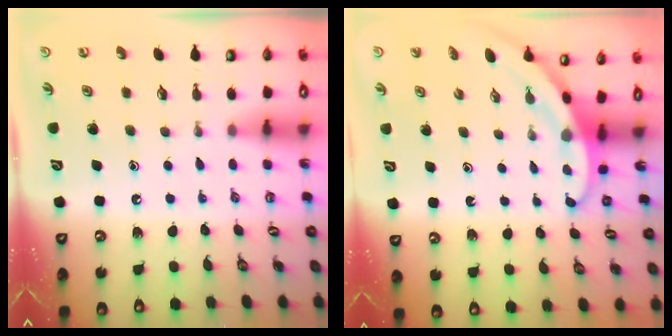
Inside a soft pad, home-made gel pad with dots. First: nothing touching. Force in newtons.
{"total": 3.3, "press": 3.3, "slide": 0.1}